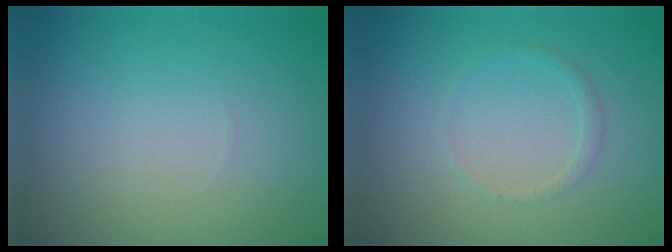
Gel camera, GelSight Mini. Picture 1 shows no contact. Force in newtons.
{"total": 0.8, "press": 0.8, "slide": 0.0}